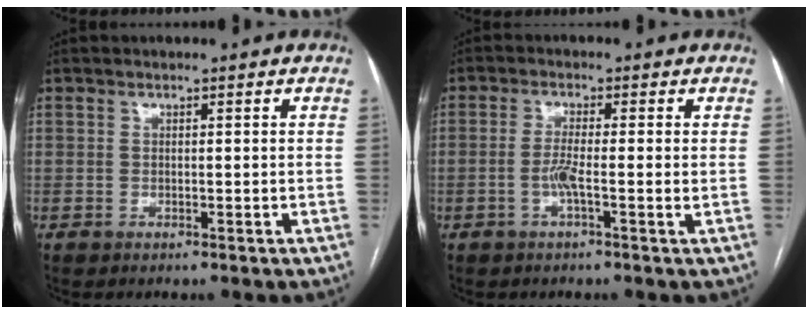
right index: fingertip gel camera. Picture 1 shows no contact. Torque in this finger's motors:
{"motor_torque": [0.15, 0.13, 0.02, 0.03]}